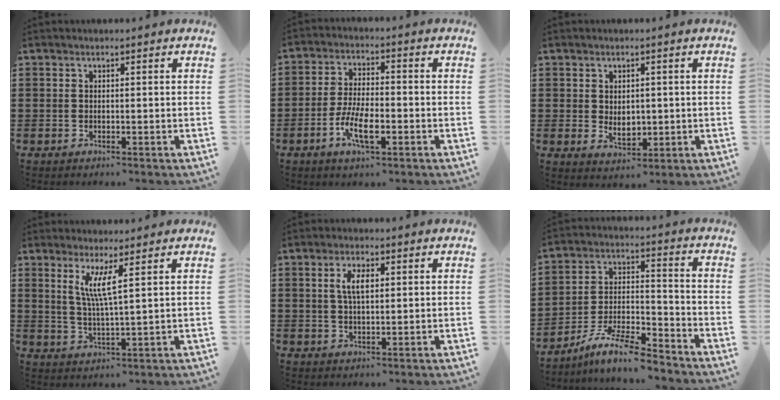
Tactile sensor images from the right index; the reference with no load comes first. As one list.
[{"total": 7.3, "force": [-3.0, 2.7, 6.1], "torque": [-0.139, -0.010, -0.060]}, {"total": 3.0, "force": [0.2, 2.1, 2.2], "torque": [-0.028, 0.001, 0.000]}, {"total": 4.7, "force": [2.2, -0.1, 4.2], "torque": [-0.090, -0.003, 0.035]}, {"total": 4.0, "force": [1.0, 1.7, 3.5], "torque": [-0.074, 0.009, 0.015]}, {"total": 8.6, "force": [-7.5, 0.8, 4.0], "torque": [-0.081, 0.008, -0.146]}]